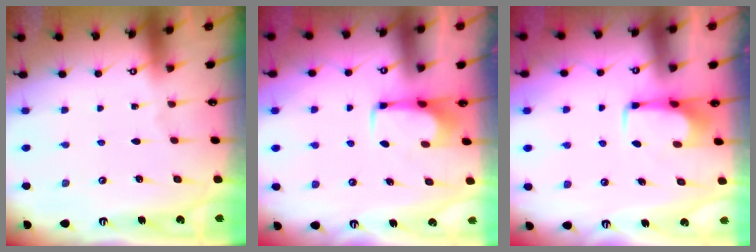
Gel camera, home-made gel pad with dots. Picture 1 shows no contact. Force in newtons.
{"total": 1.7, "press": 1.7, "slide": 0.4}
{"total": 1.6, "press": 1.5, "slide": 0.5}